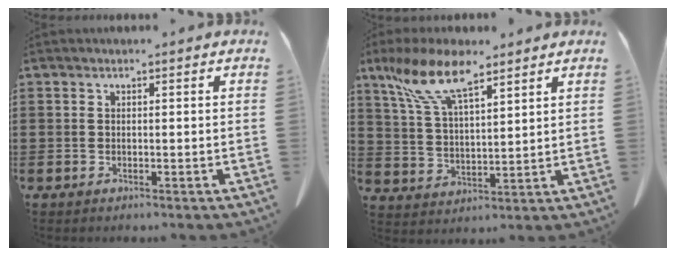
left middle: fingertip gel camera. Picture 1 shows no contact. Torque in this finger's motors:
{"motor_torque": [0.71, 0.58, 0.36, 0.21]}